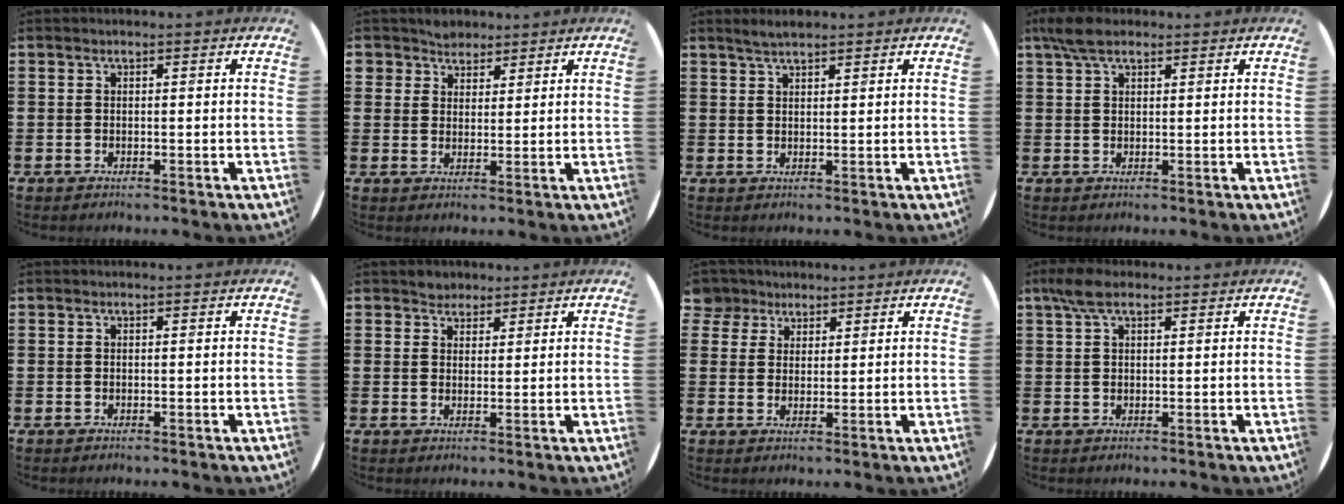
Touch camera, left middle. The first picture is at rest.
{"total": 3.3, "force": [2.9, 1.7, -0.3], "torque": [-0.005, 0.005, 0.056]}
{"total": 2.0, "force": [1.8, 0.3, 0.8], "torque": [-0.016, 0.003, 0.033]}
{"total": 4.0, "force": [2.8, 1.7, 2.3], "torque": [-0.051, 0.009, 0.051]}
{"total": 0.0}
{"total": 2.2, "force": [2.1, 0.9, -0.2], "torque": [0.009, 0.000, 0.039]}
{"total": 3.7, "force": [2.9, 2.3, -0.1], "torque": [-0.002, 0.002, 0.056]}
{"total": 3.6, "force": [2.2, 1.6, 2.4], "torque": [-0.052, 0.008, 0.039]}